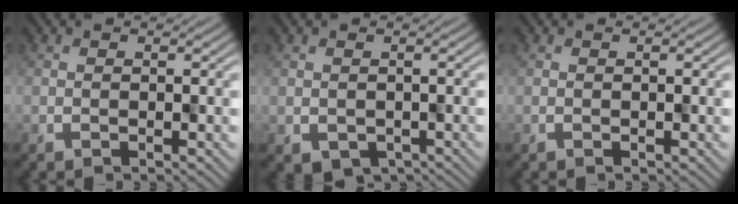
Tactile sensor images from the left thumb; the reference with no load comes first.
{"total": 2.6, "force": [-1.0, 2.1, 1.2], "torque": [-0.016, -0.007, -0.008]}
{"total": 0.0}